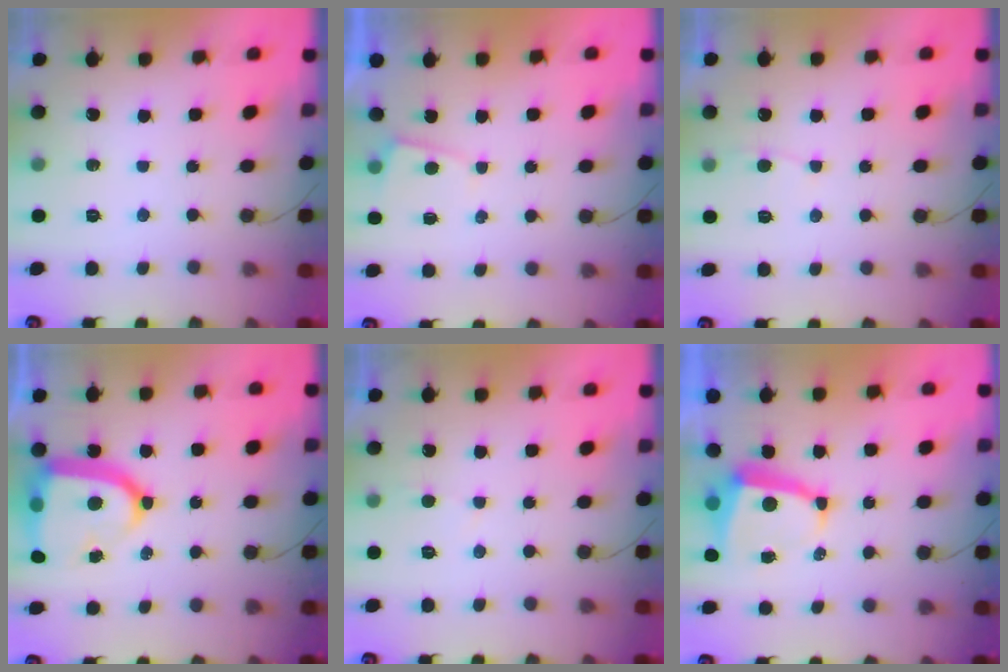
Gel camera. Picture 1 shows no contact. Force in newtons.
{"total": 1.2, "press": 1.2, "slide": 0.1}
{"total": 3.7, "press": 3.7, "slide": 0.4}
{"total": 17.5, "press": 17.5, "slide": 1.5}
{"total": 1.7, "press": 1.6, "slide": 0.2}
{"total": 6.1, "press": 6.1, "slide": 0.4}